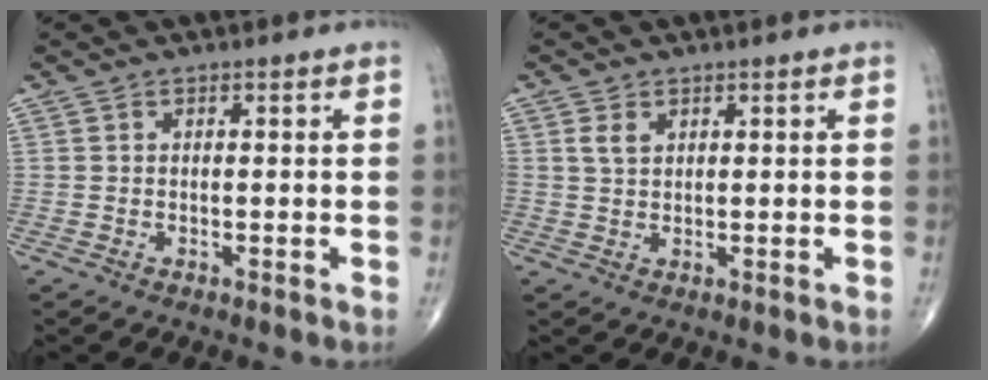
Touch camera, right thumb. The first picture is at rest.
{"total": 2.3, "force": [1.0, 1.5, 1.4], "torque": [-0.023, -0.001, 0.024]}